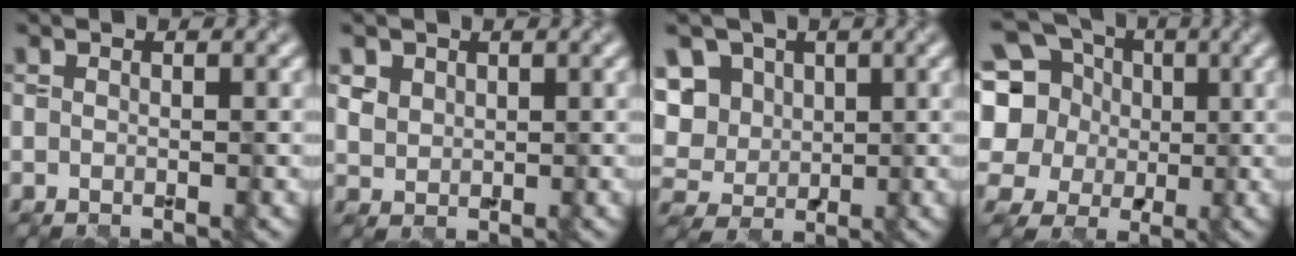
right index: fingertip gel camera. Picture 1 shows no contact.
{"total": 2.1, "force": [1.3, 1.5, 0.6], "torque": [-0.018, -0.007, 0.039]}
{"total": 8.0, "force": [2.4, 6.7, 3.7], "torque": [-0.072, 0.019, 0.027]}
{"total": 13.1, "force": [3.4, 11.2, 5.9], "torque": [-0.169, 0.032, 0.034]}